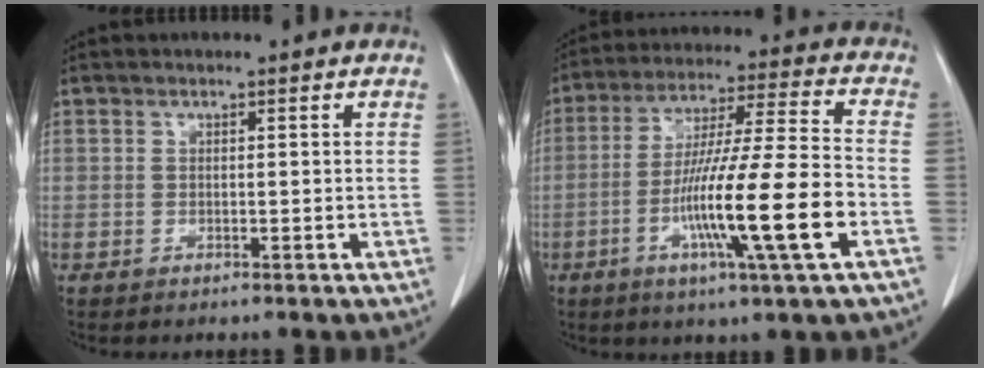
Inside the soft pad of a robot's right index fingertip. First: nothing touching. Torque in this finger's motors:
{"motor_torque": [2.05, -0.09, 1.05, 0.21]}